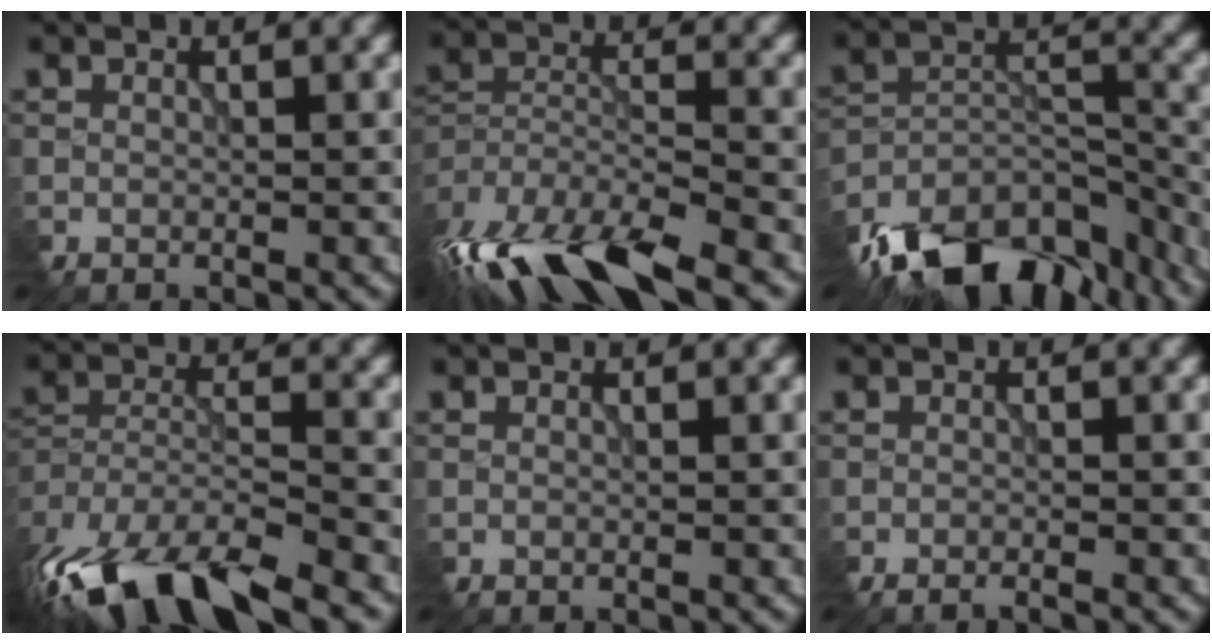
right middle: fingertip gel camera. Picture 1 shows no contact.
{"total": 12.8, "force": [-10.1, 3.8, 6.9], "torque": [-0.152, -0.027, -0.164]}
{"total": 13.5, "force": [-10.9, 6.0, 5.4], "torque": [-0.115, -0.004, -0.167]}
{"total": 13.4, "force": [-10.3, 4.5, 7.2], "torque": [-0.160, -0.038, -0.164]}
{"total": 0.0}
{"total": 1.3, "force": [-1.2, 0.0, 0.6], "torque": [-0.016, -0.006, -0.022]}